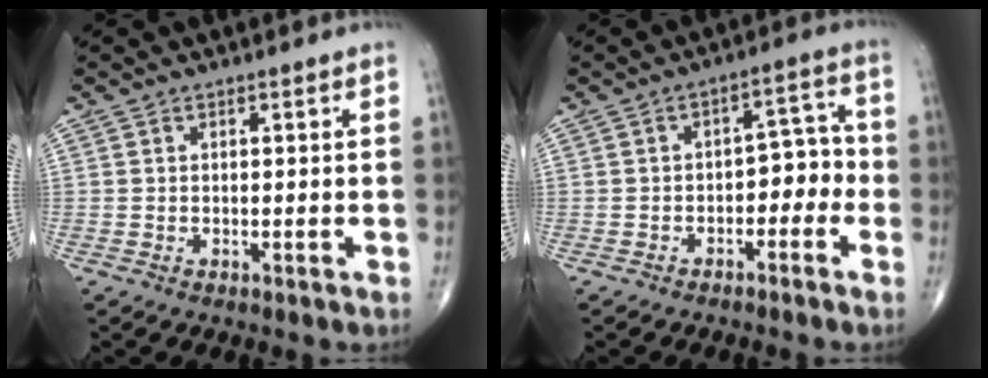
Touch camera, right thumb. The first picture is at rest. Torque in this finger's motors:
{"motor_torque": [-0.05, 0.06, 0.07, -0.01, 0.03]}